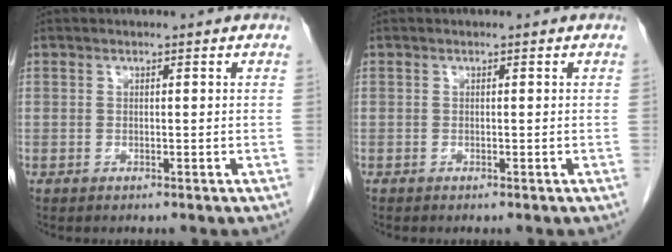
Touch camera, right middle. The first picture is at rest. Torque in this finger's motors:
{"motor_torque": [0.01, 0.15, -0.06, -0.01]}